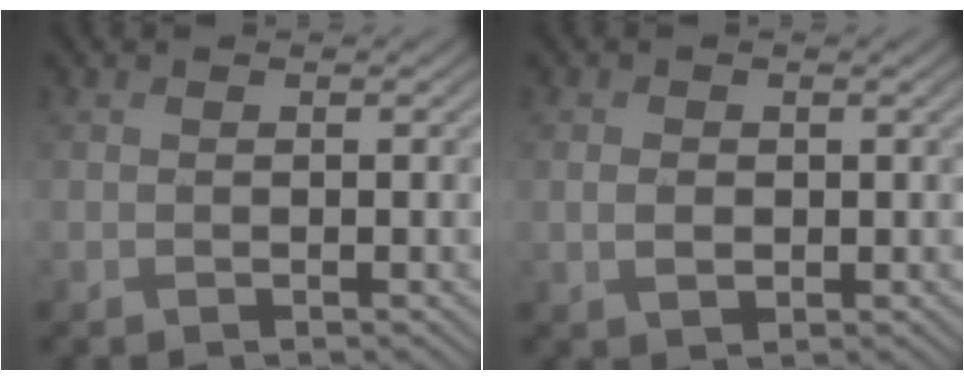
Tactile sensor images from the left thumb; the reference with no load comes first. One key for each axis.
{"total": 2.0, "fx": 0.0, "fy": 1.4, "fz": 1.4, "tx": -0.034, "ty": -0.003, "tz": 0.001}